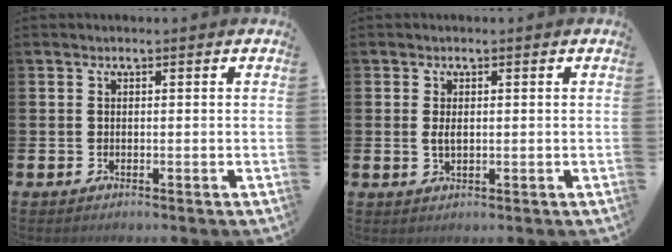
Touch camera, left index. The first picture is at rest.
{"total": 1.5, "force": [0.2, 0.8, 1.2], "torque": [-0.021, 0.004, 0.001]}